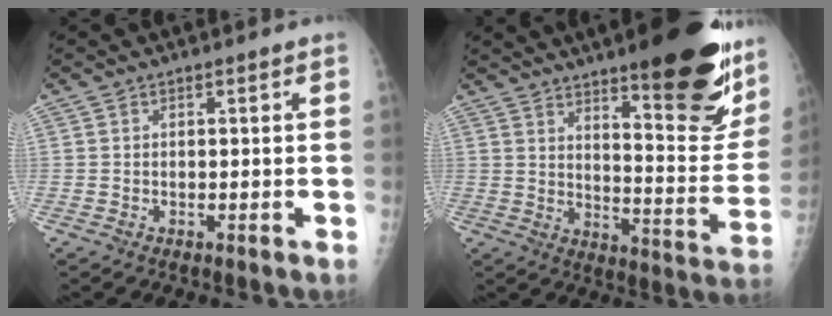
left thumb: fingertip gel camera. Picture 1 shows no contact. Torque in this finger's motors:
{"motor_torque": [4.12, 0.88, 1.72, -1.06, 0.39]}